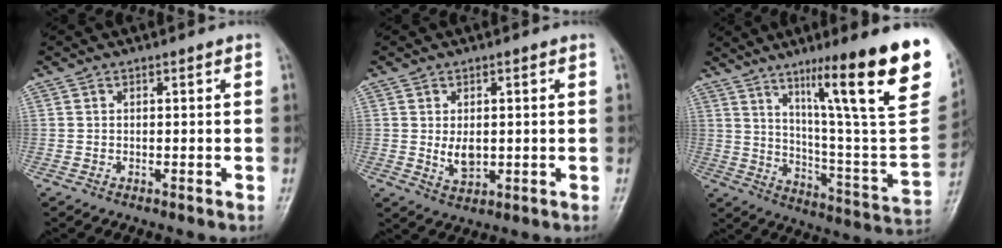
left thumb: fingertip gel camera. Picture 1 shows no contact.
{"total": 4.1, "force": [0.2, 2.6, 3.1], "torque": [-0.043, -0.009, 0.011]}
{"total": 29.0, "force": [15.1, 3.7, 24.5], "torque": [-0.314, -0.048, 0.235]}